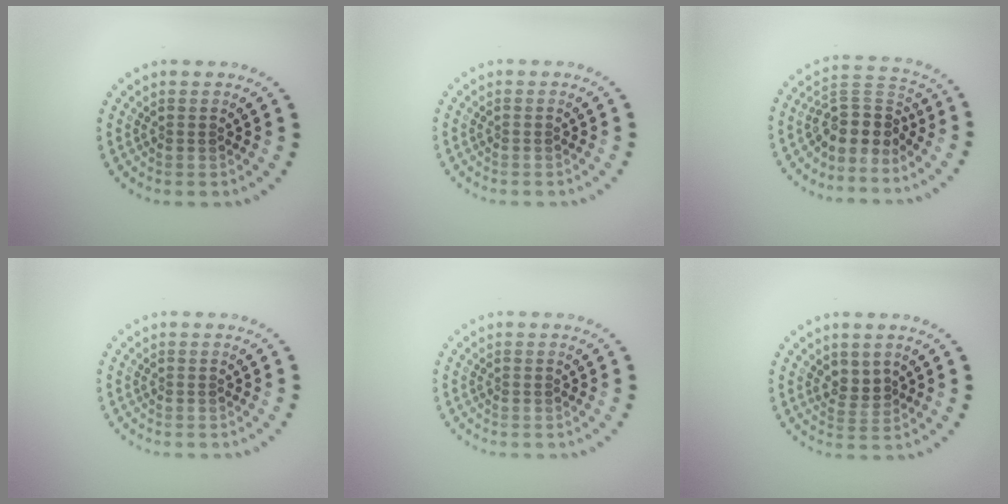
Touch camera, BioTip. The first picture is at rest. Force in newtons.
{"total": 0.0}
{"total": 3.8, "press": 3.0, "slide": 2.3}
{"total": 0.0}
{"total": 0.0}
{"total": 1.8, "press": 1.6, "slide": 0.9}